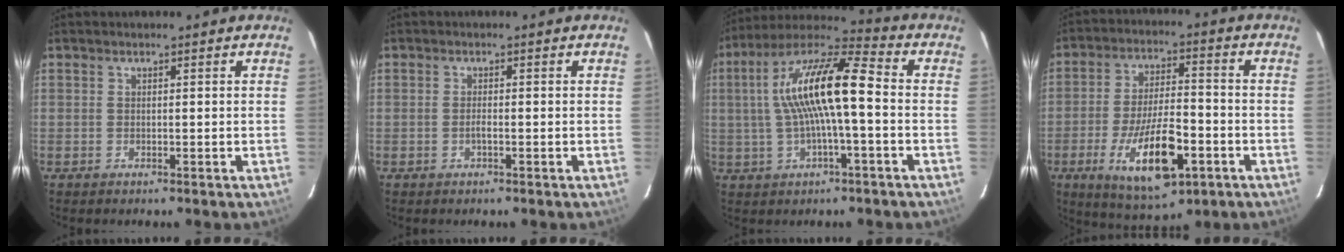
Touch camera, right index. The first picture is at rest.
{"total": 1.0, "force": [-0.5, 0.3, 0.9], "torque": [-0.018, 0.003, -0.010]}
{"total": 15.3, "force": [0.3, 3.1, 14.9], "torque": [-0.279, 0.023, -0.001]}
{"total": 16.0, "force": [-6.4, 6.0, 13.4], "torque": [-0.261, -0.017, -0.099]}